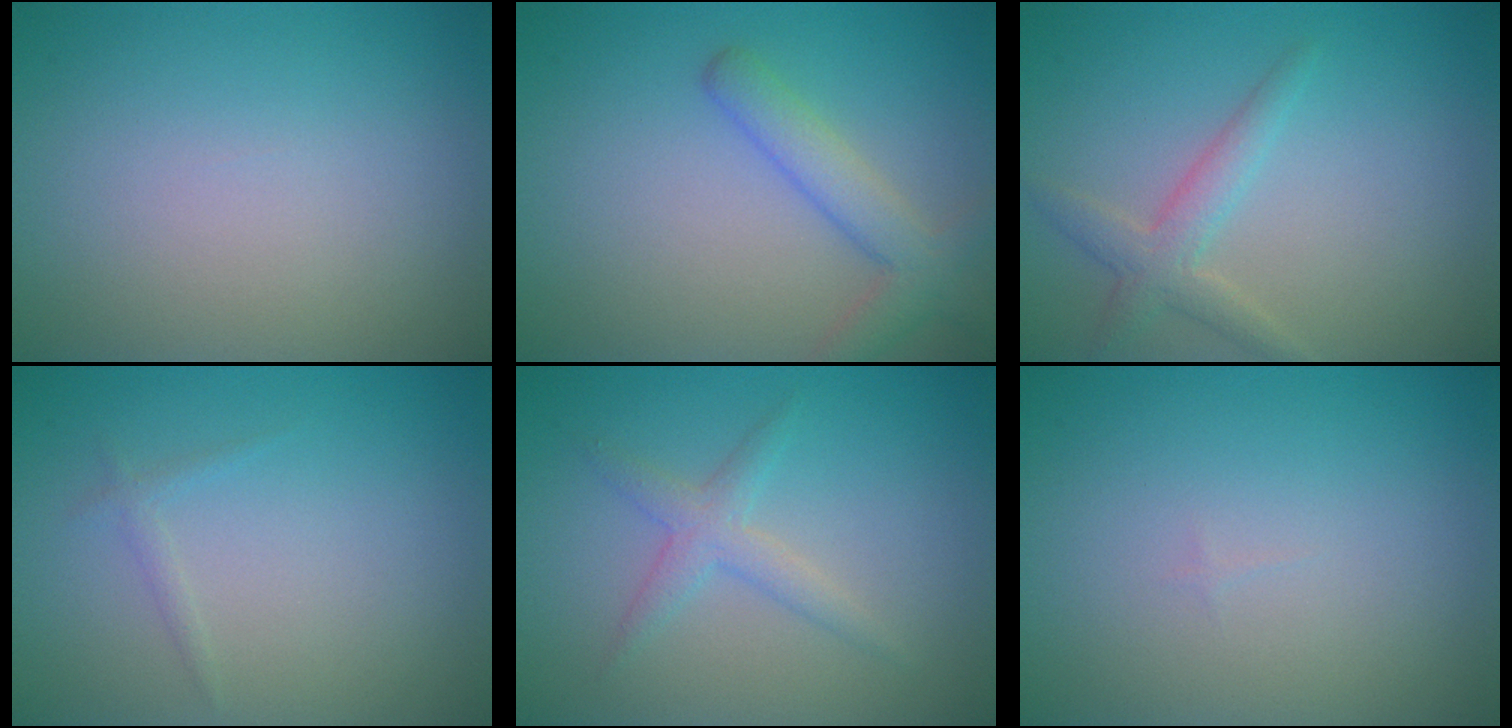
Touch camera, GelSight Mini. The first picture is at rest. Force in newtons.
{"total": 3.5, "press": 3.5, "slide": 0.2}
{"total": 2.4, "press": 2.4, "slide": 0.1}
{"total": 0.8, "press": 0.8, "slide": 0.1}
{"total": 2.1, "press": 2.1, "slide": 0.1}
{"total": 0.0}